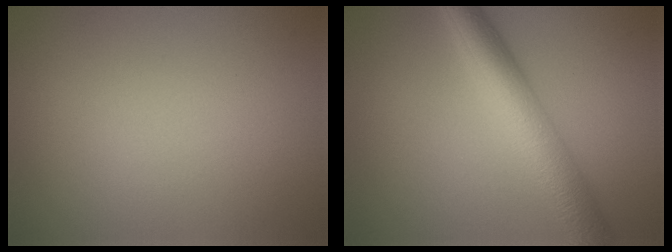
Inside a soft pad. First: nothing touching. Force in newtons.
{"total": 6.7, "press": 6.7, "slide": 0.1}